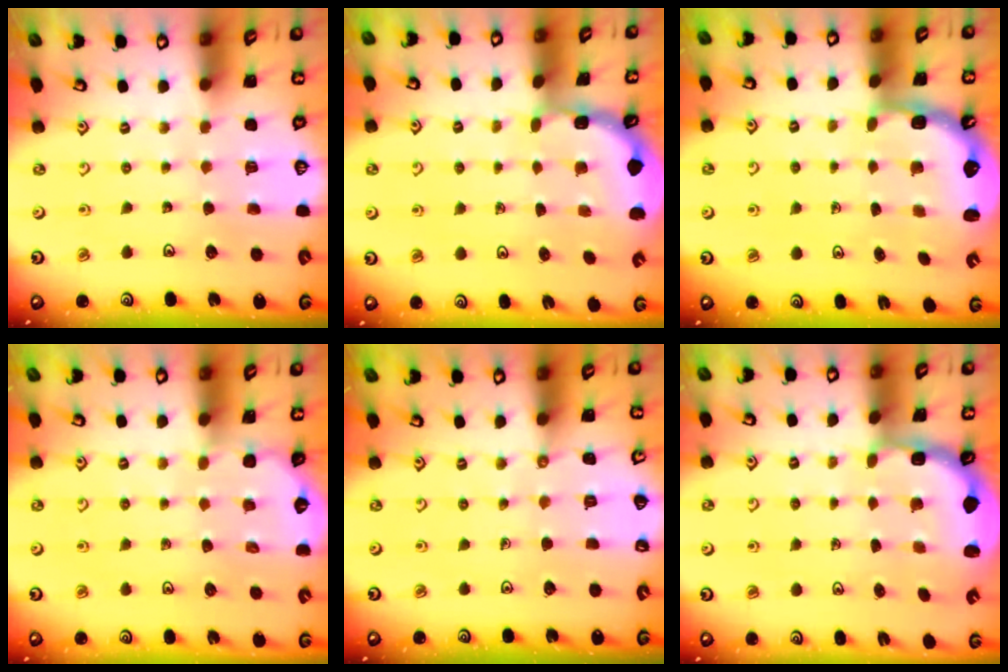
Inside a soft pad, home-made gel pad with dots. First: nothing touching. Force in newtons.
{"total": 2.1, "press": 2.1, "slide": 0.2}
{"total": 2.6, "press": 2.2, "slide": 1.4}
{"total": 3.0, "press": 2.9, "slide": 0.5}
{"total": 3.3, "press": 3.3, "slide": 0.2}
{"total": 2.7, "press": 2.1, "slide": 1.7}